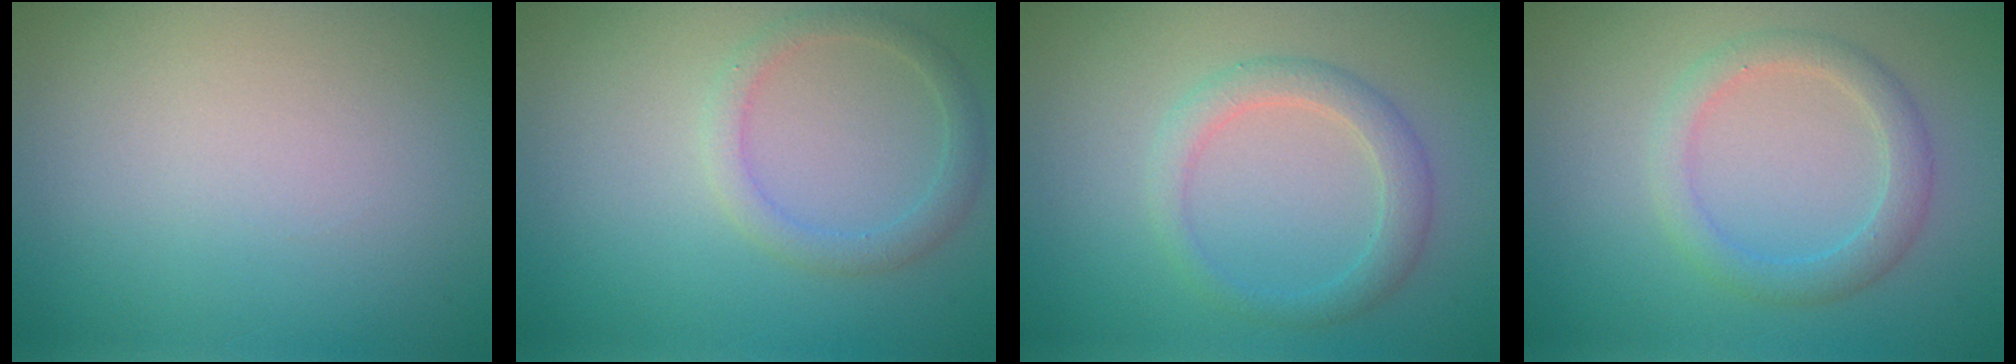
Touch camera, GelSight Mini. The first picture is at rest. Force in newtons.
{"total": 2.1, "press": 2.1, "slide": 0.1}
{"total": 2.6, "press": 2.6, "slide": 0.2}
{"total": 2.7, "press": 2.7, "slide": 0.0}